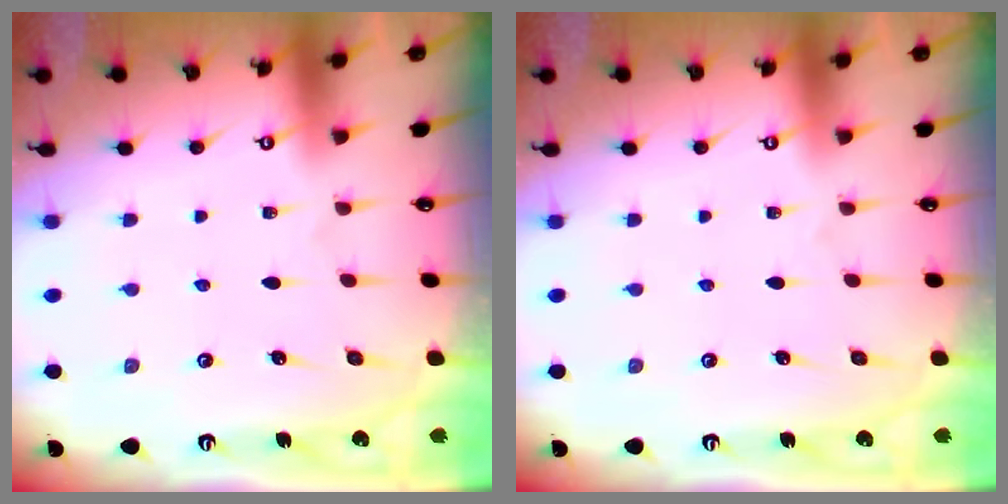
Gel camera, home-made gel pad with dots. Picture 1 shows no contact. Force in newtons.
{"total": 0.0}